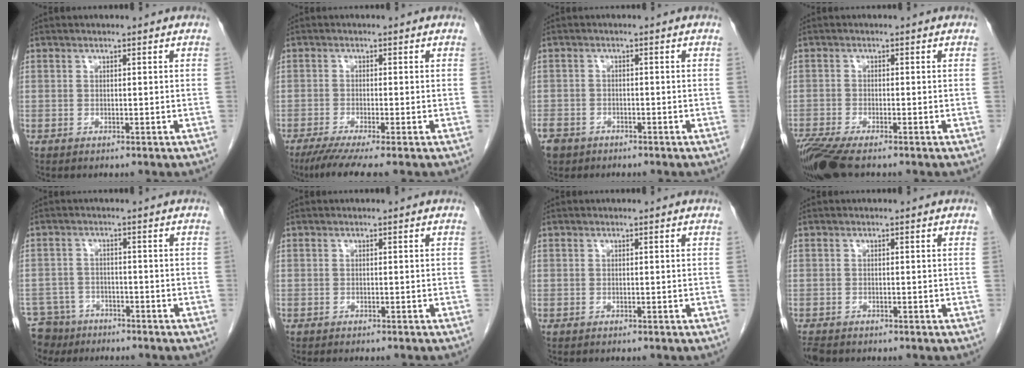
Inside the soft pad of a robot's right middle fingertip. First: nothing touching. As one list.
[{"total": 6.1, "force": [-4.4, -0.3, 4.2], "torque": [-0.063, -0.017, -0.075]}, {"total": 5.6, "force": [-3.9, 3.8, 1.4], "torque": [-0.041, 0.000, -0.066]}, {"total": 6.6, "force": [-5.2, 0.7, 4.0], "torque": [-0.077, -0.019, -0.096]}, {"total": 7.3, "force": [-5.8, 4.3, 0.4], "torque": [-0.013, -0.001, -0.095]}, {"total": 2.6, "force": [-2.3, 0.3, 1.1], "torque": [-0.015, -0.003, -0.026]}, {"total": 0.0}, {"total": 1.7, "force": [-1.5, 0.6, 0.7], "torque": [-0.020, -0.006, -0.023]}]